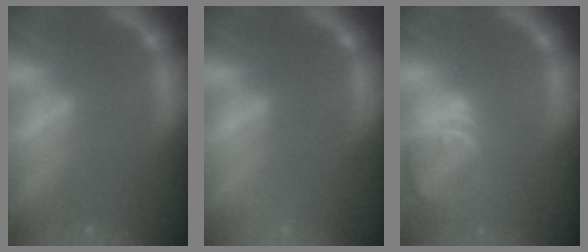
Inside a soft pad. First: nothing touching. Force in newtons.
{"total": 2.4}
{"total": 6.5}